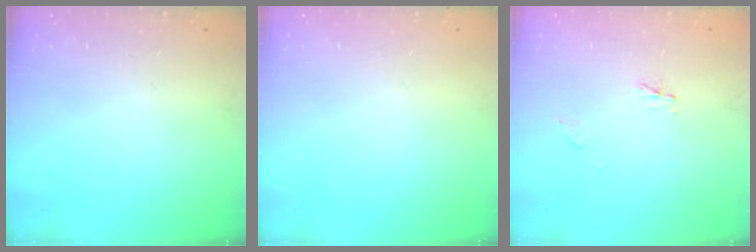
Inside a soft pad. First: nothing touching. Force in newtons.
{"total": 0.0}
{"total": 2.3, "press": 2.3, "slide": 0.3}